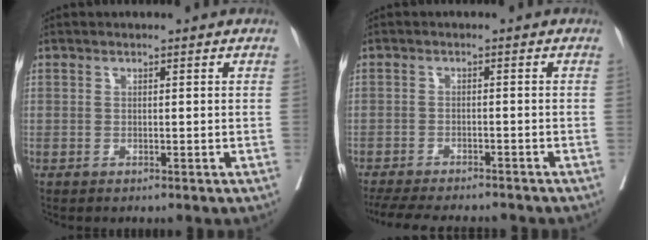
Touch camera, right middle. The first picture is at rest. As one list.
[{"total": 13.9, "force": [-12.3, 3.0, 5.6], "torque": [-0.113, -0.015, -0.169]}]